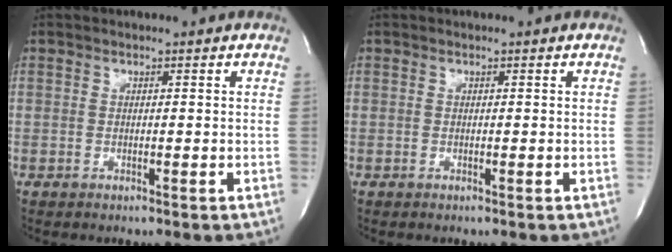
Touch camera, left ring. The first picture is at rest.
{"total": 0.0}